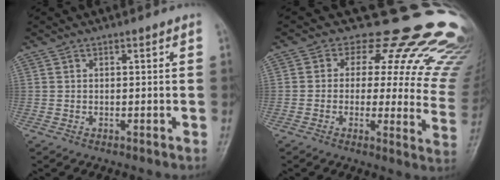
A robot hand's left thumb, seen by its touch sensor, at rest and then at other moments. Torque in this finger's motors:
{"motor_torque": [0.12, -0.02, -0.36, -0.38, 0.02]}